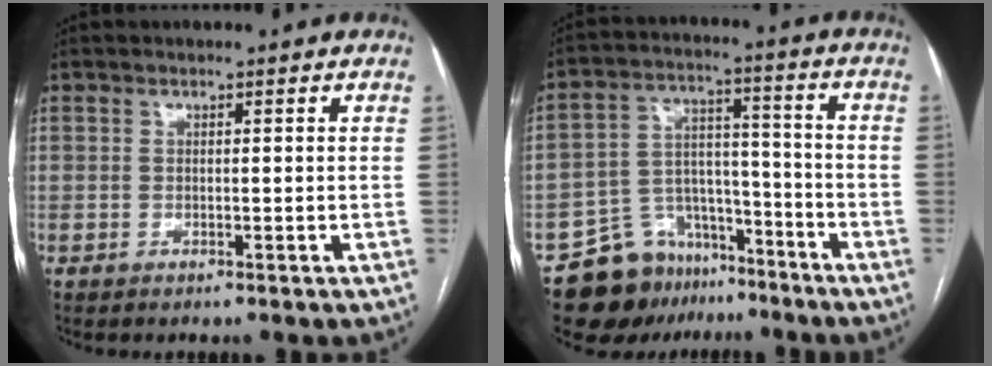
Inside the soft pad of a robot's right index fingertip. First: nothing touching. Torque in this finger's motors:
{"motor_torque": [-0.37, -0.08, -0.46, -0.21]}